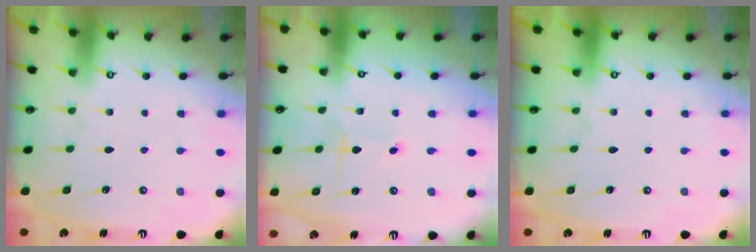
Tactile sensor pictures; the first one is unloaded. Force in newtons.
{"total": 2.2, "press": 2.2, "slide": 0.2}
{"total": 0.0}